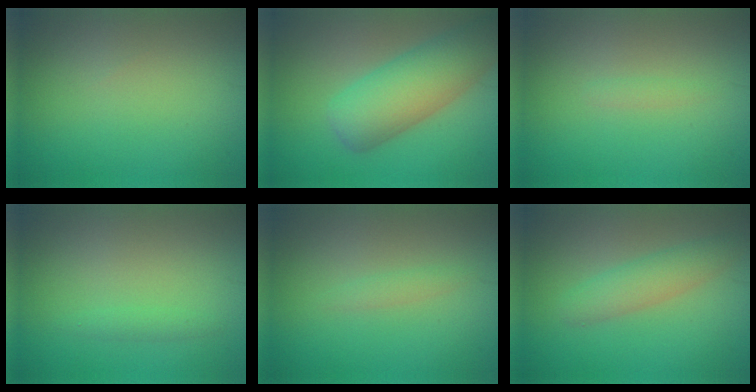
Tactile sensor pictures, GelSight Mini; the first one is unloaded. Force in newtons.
{"total": 6.7, "press": 6.7, "slide": 0.4}
{"total": 0.6, "press": 0.6, "slide": 0.1}
{"total": 0.9, "press": 0.9, "slide": 0.0}
{"total": 0.9, "press": 0.9, "slide": 0.0}
{"total": 2.9, "press": 2.9, "slide": 0.1}